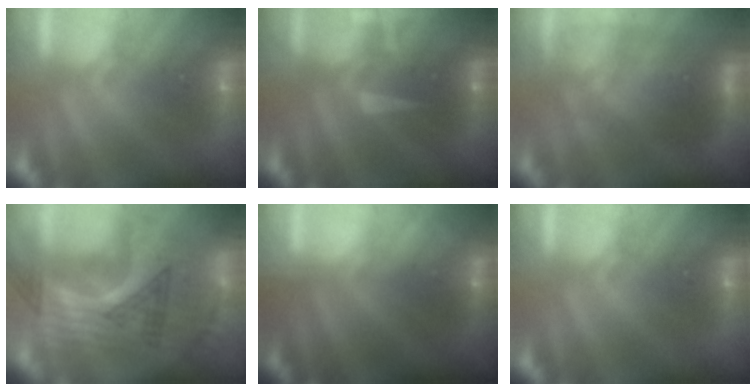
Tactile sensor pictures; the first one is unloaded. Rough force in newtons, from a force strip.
{"total": 3.2}
{"total": 3.3}
{"total": 2.8}
{"total": 1.5}
{"total": 0.0}